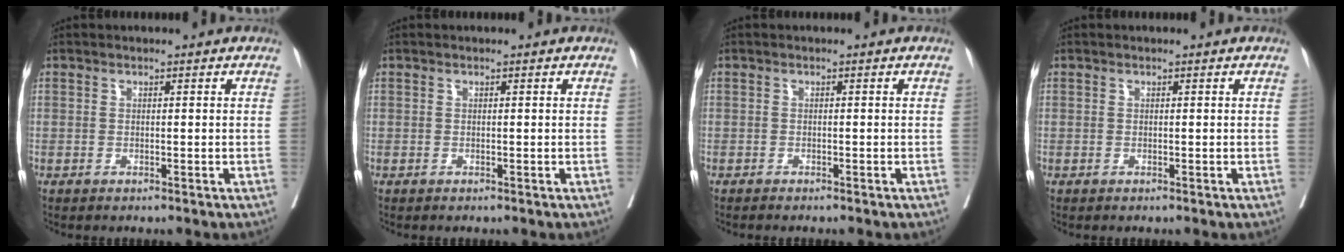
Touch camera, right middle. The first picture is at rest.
{"total": 0.0}
{"total": 1.3, "force": [-1.2, 0.1, 0.6], "torque": [-0.011, -0.002, -0.016]}
{"total": 0.0}